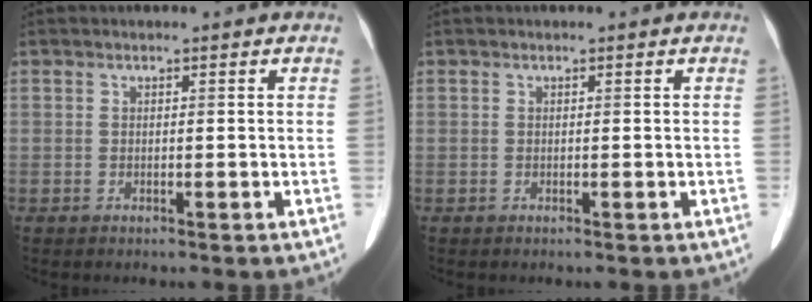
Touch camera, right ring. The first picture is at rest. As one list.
[{"total": 0.0}]